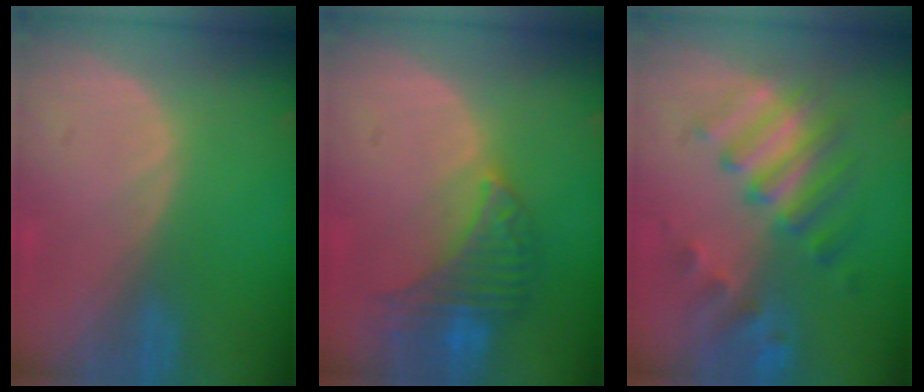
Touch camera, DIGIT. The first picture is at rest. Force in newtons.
{"total": 7.3, "press": 7.0, "slide": 1.9}
{"total": 8.8, "press": 8.1, "slide": 3.3}